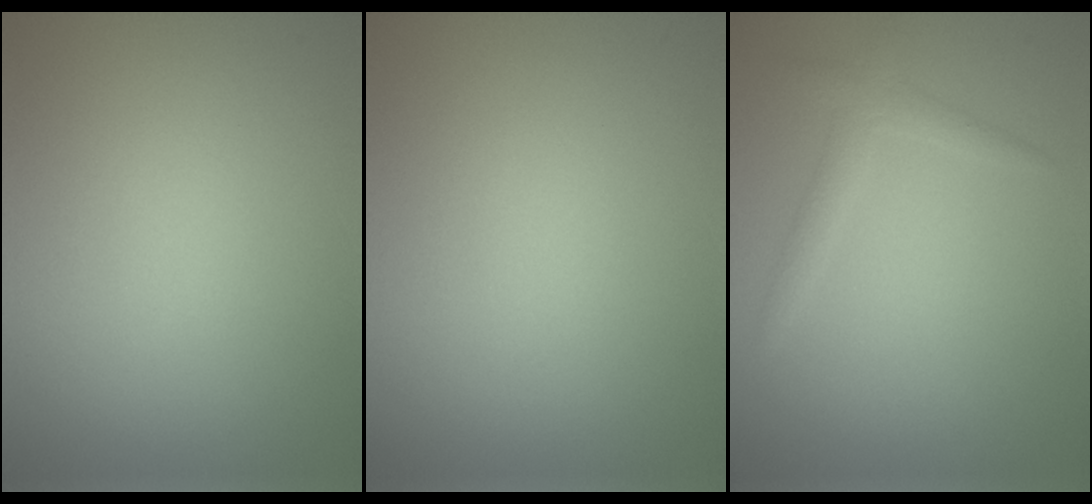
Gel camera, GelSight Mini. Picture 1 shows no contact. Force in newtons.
{"total": 0.0}
{"total": 1.6, "press": 1.6, "slide": 0.1}